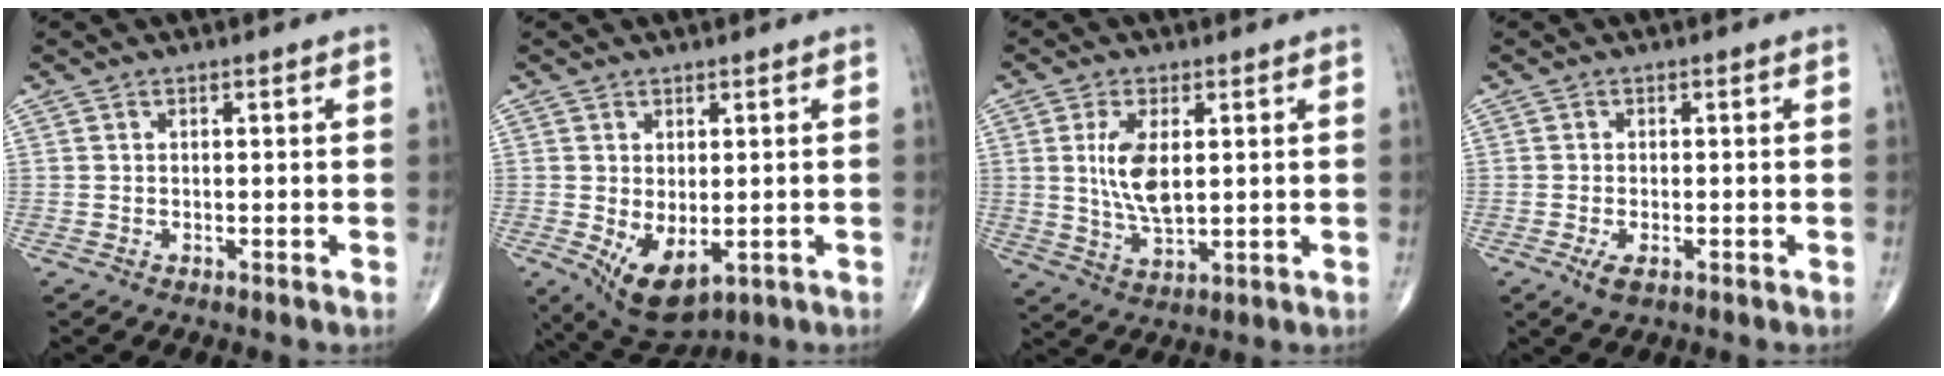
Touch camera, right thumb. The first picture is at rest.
{"total": 7.8, "force": [-1.5, 4.1, 6.4], "torque": [-0.096, -0.012, -0.004]}
{"total": 8.3, "force": [1.5, 3.8, 7.2], "torque": [-0.137, -0.013, 0.035]}
{"total": 2.6, "force": [-1.2, 1.1, 2.1], "torque": [-0.040, -0.004, -0.021]}